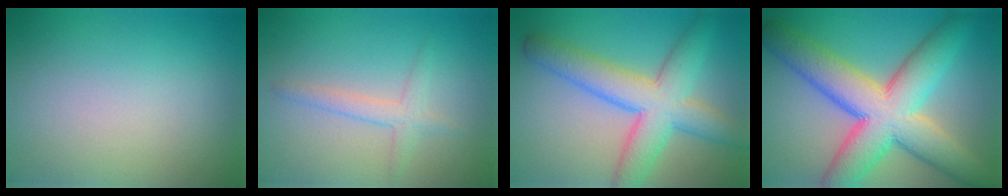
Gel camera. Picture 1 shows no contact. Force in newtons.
{"total": 2.0, "press": 2.0, "slide": 0.1}
{"total": 7.4, "press": 7.4, "slide": 0.1}
{"total": 11.4, "press": 11.4, "slide": 0.7}